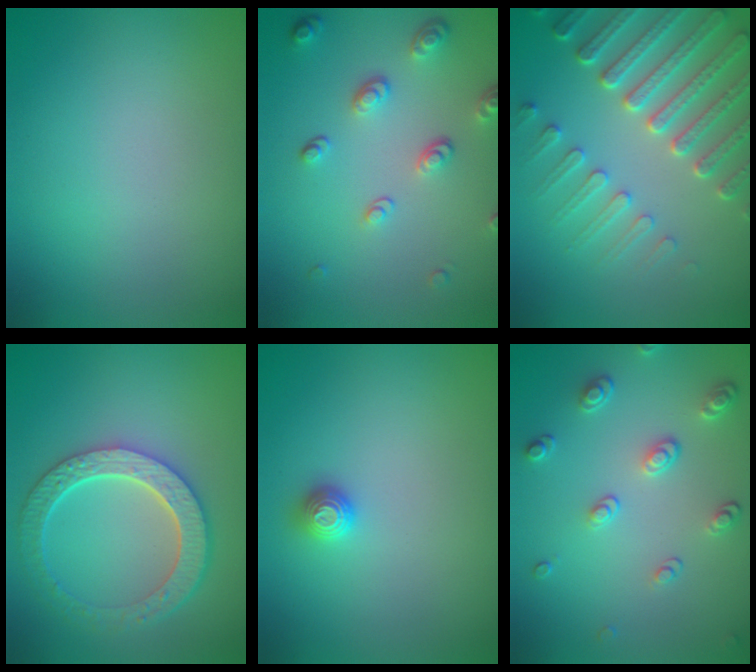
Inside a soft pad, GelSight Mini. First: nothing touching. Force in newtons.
{"total": 3.3, "press": 2.5, "slide": 2.1}
{"total": 6.7, "press": 5.4, "slide": 4.0}
{"total": 6.0, "press": 4.5, "slide": 4.0}
{"total": 1.0, "press": 1.0, "slide": 0.3}
{"total": 2.8, "press": 2.5, "slide": 1.1}